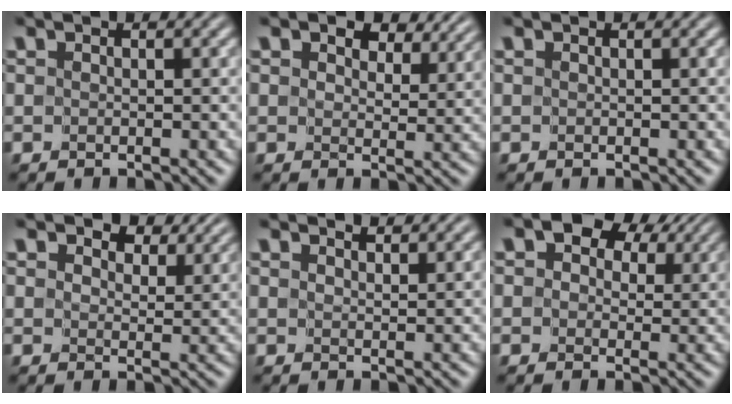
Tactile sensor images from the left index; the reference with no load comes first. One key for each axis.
{"total": 7.0, "fx": 4.8, "fy": 3.5, "fz": 3.7, "tx": -0.054, "ty": 0.000, "tz": 0.056}
{"total": 0.0}
{"total": 5.3, "fx": 4.0, "fy": 2.4, "fz": 2.4, "tx": -0.038, "ty": -0.002, "tz": 0.045}
{"total": 2.1, "fx": 2.0, "fy": 0.2, "fz": 0.4, "tx": -0.009, "ty": 0.000, "tz": 0.027}
{"total": 7.4, "fx": 4.1, "fy": 4.4, "fz": 4.4, "tx": -0.059, "ty": 0.014, "tz": 0.045}